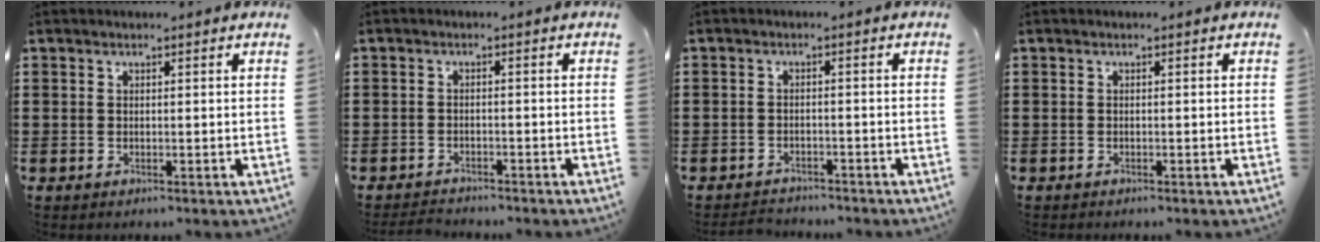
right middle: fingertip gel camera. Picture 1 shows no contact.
{"total": 2.3, "force": [-2.3, 0.5, -0.1], "torque": [-0.004, 0.001, -0.051]}
{"total": 2.3, "force": [-2.2, 0.5, -0.2], "torque": [-0.002, 0.000, -0.051]}
{"total": 0.0}